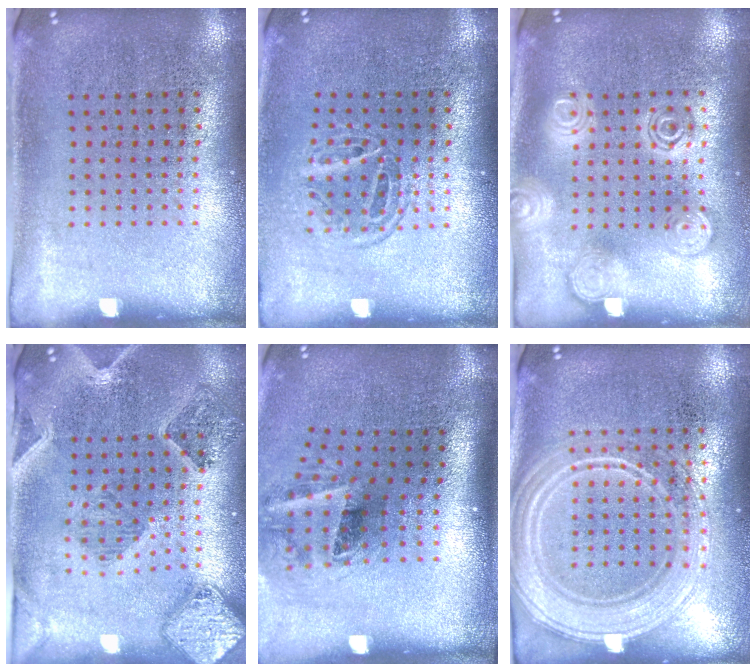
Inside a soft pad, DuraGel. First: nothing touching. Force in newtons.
{"total": 1.6, "press": 1.2, "slide": 1.0}
{"total": 1.8, "press": 1.8, "slide": 0.2}
{"total": 1.6, "press": 1.6, "slide": 0.4}
{"total": 2.1, "press": 1.3, "slide": 1.7}
{"total": 2.5, "press": 2.5, "slide": 0.4}